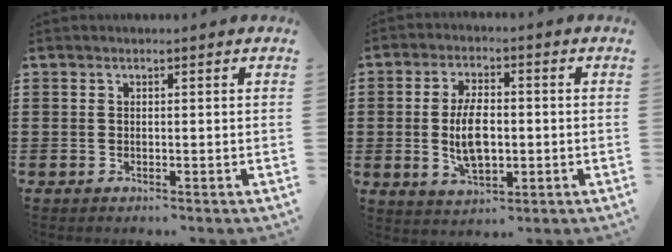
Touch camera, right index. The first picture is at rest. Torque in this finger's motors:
{"motor_torque": [0.93, 0.86, 0.65, 0.21]}